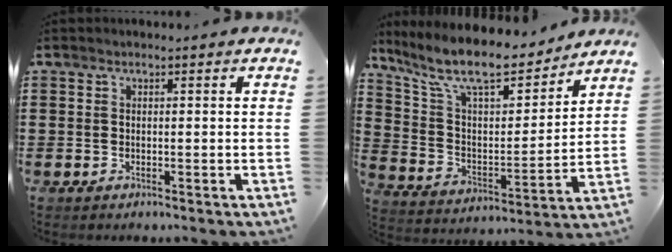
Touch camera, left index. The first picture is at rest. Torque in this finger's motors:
{"motor_torque": [2.14, 0.00, 0.64, 0.21]}